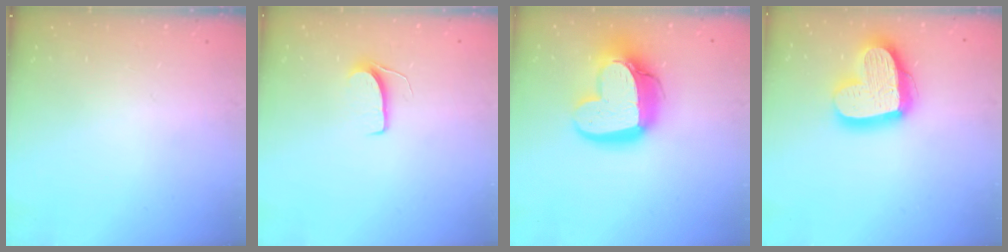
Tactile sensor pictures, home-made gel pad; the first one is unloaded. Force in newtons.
{"total": 6.2, "press": 6.2, "slide": 0.5}
{"total": 18.9, "press": 18.8, "slide": 1.6}
{"total": 20.5, "press": 20.4, "slide": 1.8}